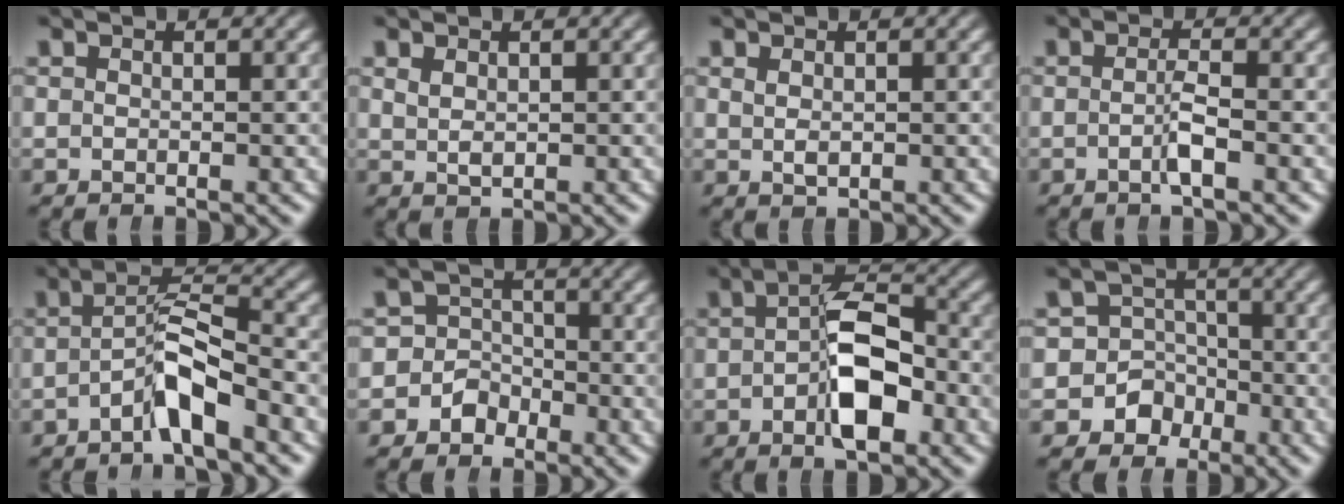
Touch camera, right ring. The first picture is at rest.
{"total": 0.8, "force": [0.7, 0.0, 0.5], "torque": [-0.014, -0.010, 0.023]}
{"total": 0.6, "force": [0.3, -0.2, 0.5], "torque": [-0.014, -0.011, 0.016]}
{"total": 1.8, "force": [-0.9, 0.0, 1.5], "torque": [-0.033, -0.004, -0.018]}
{"total": 3.5, "force": [-1.5, 1.0, 3.0], "torque": [-0.061, -0.003, -0.024]}
{"total": 5.0, "force": [-1.8, 4.5, 0.9], "torque": [-0.035, -0.013, -0.035]}
{"total": 6.3, "force": [-1.3, 3.0, 5.3], "torque": [-0.082, -0.008, -0.023]}
{"total": 8.5, "force": [-2.7, 7.8, 1.9], "torque": [-0.073, -0.039, -0.043]}